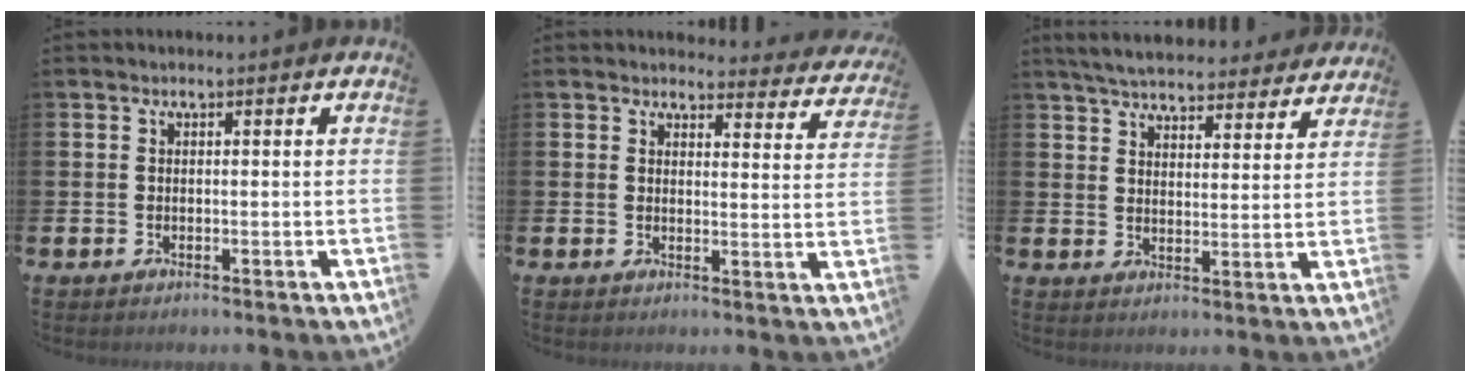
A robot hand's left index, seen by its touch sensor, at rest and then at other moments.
{"total": 3.4, "force": [3.3, 0.9, 0.2], "torque": [-0.002, -0.025, 0.056]}
{"total": 5.9, "force": [5.7, 1.0, 1.0], "torque": [-0.038, -0.036, 0.101]}